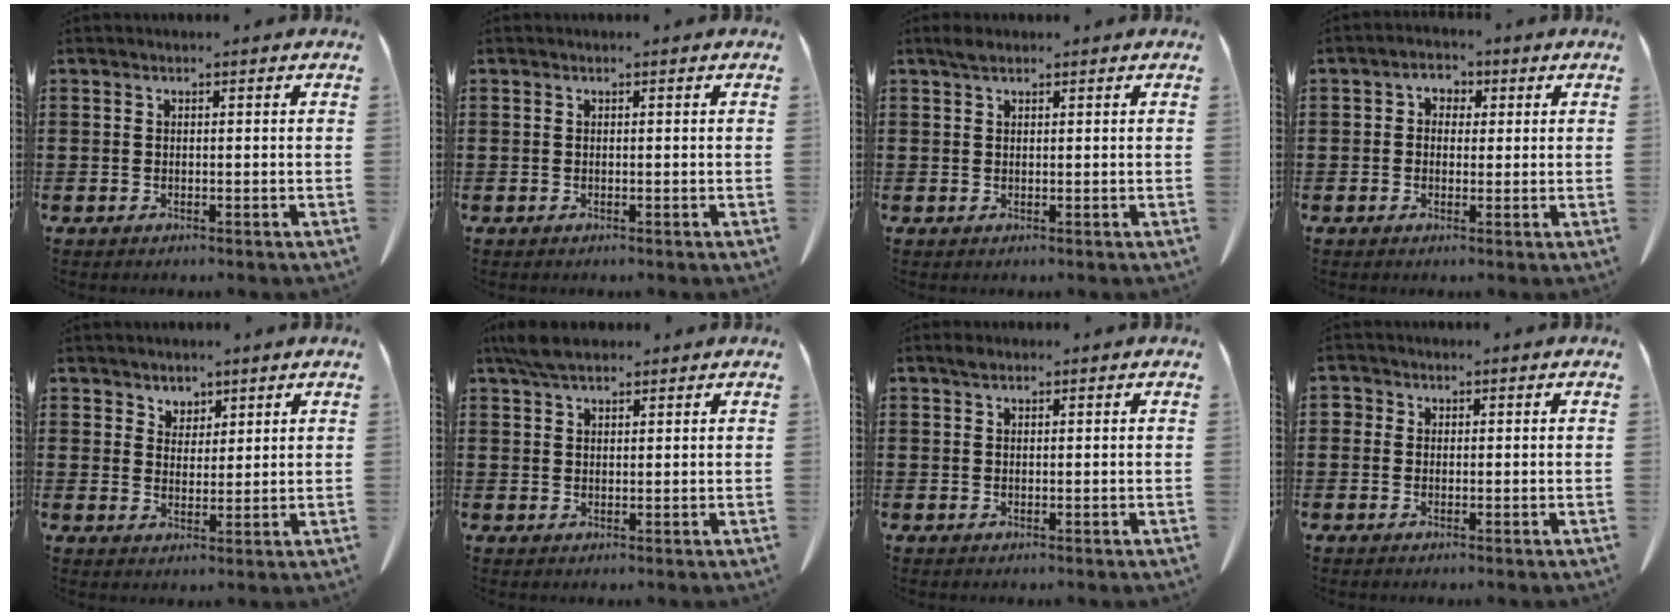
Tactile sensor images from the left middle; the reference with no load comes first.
{"total": 0.0}
{"total": 1.4, "force": [1.0, 0.6, 0.7], "torque": [-0.017, 0.003, 0.019]}
{"total": 2.1, "force": [0.0, 1.8, 0.9], "torque": [-0.027, 0.010, -0.004]}
{"total": 3.2, "force": [2.7, 1.8, 0.0], "torque": [-0.012, 0.003, 0.051]}
{"total": 4.2, "force": [3.3, 1.4, 2.2], "torque": [-0.050, 0.003, 0.062]}
{"total": 0.9, "force": [0.6, 0.4, 0.5], "torque": [-0.012, 0.003, 0.011]}
{"total": 0.9, "force": [0.0, 0.9, 0.2], "torque": [-0.007, 0.005, -0.001]}